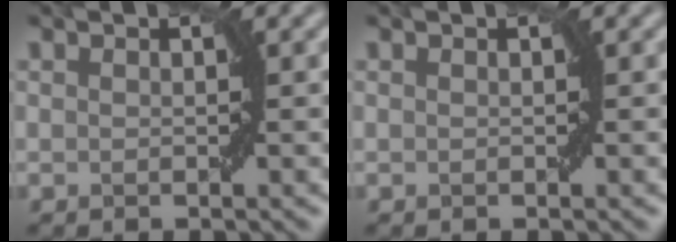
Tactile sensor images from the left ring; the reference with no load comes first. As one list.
[{"total": 0.0}]